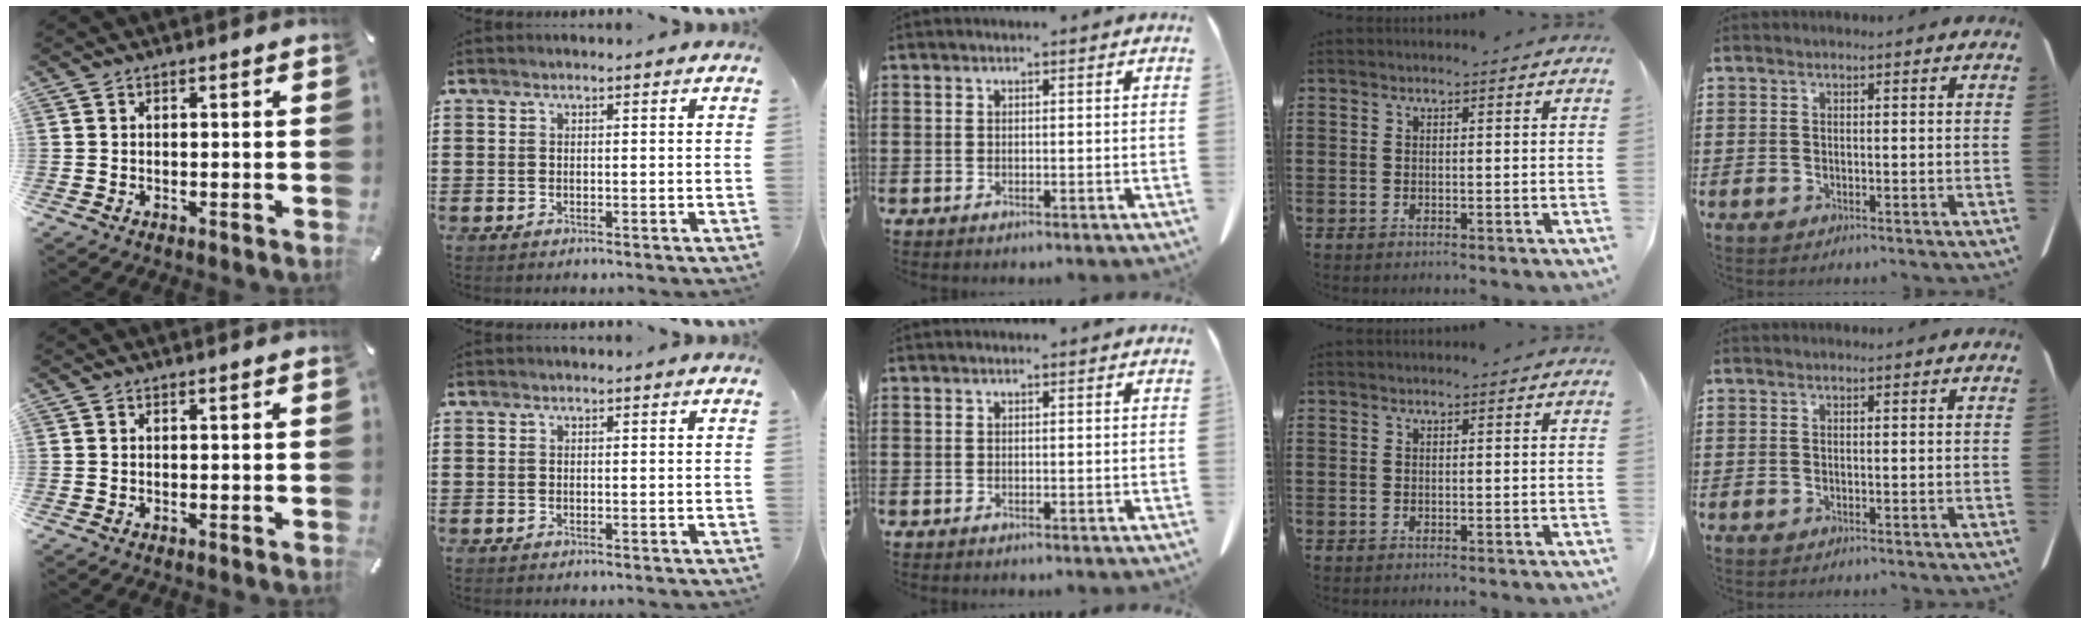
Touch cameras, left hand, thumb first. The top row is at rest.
{}